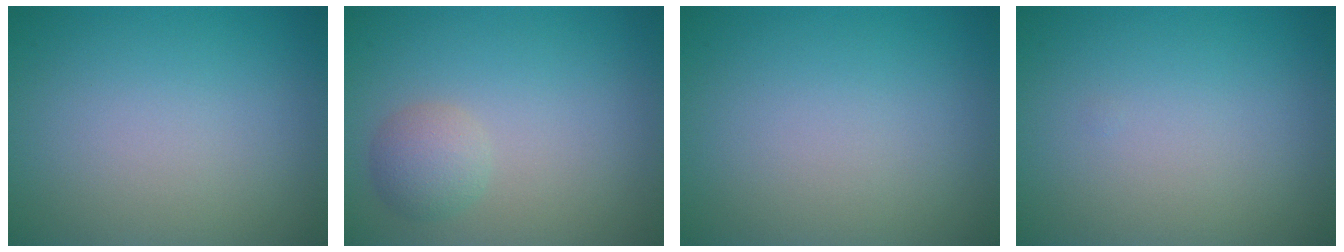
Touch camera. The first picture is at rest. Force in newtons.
{"total": 2.1, "press": 2.1, "slide": 0.1}
{"total": 0.0}
{"total": 0.0}